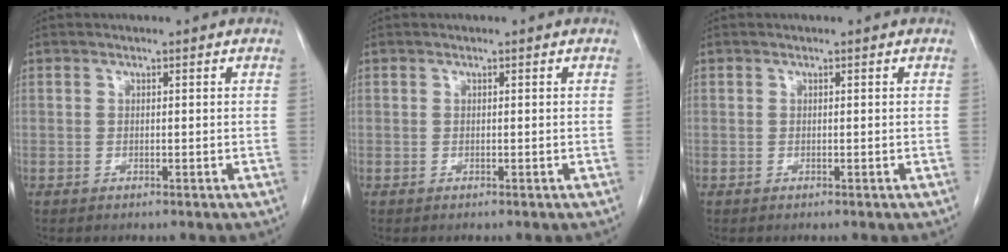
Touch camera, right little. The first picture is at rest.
{"total": 0.0}
{"total": 0.0}